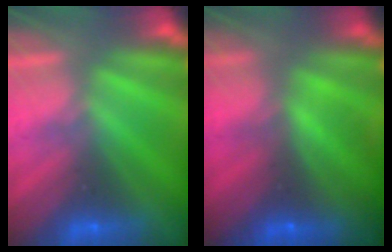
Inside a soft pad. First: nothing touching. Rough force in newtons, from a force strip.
{"total": 7.3}